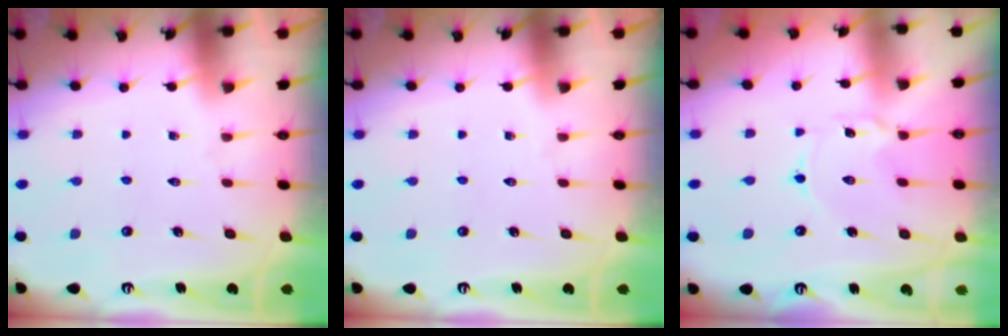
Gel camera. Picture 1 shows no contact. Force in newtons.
{"total": 0.0}
{"total": 1.5, "press": 1.5, "slide": 0.2}